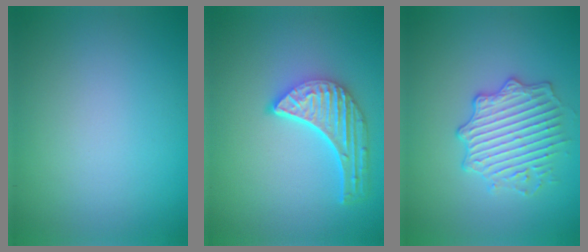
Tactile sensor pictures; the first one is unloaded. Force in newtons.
{"total": 5.0, "press": 3.8, "slide": 3.2}
{"total": 4.0, "press": 3.8, "slide": 1.2}